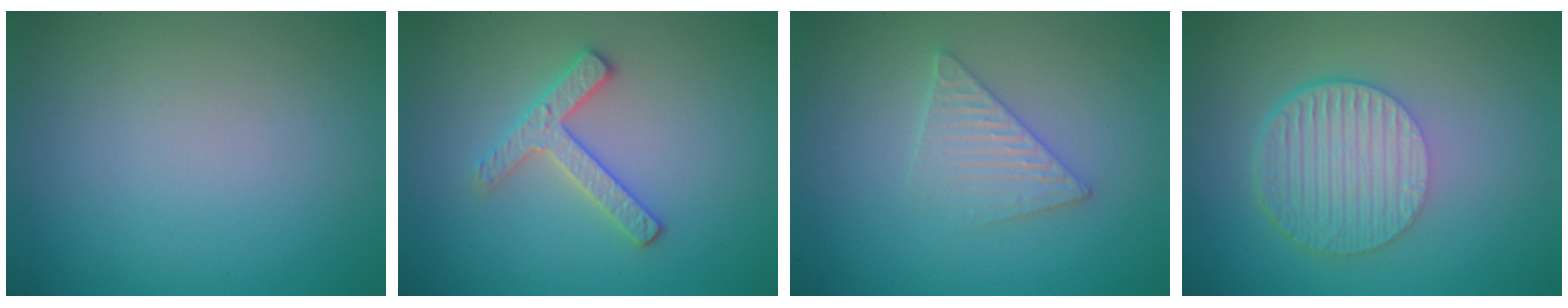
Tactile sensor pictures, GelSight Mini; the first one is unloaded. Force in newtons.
{"total": 2.5, "press": 2.5, "slide": 0.4}
{"total": 2.6, "press": 2.6, "slide": 0.3}
{"total": 6.0, "press": 4.1, "slide": 4.4}